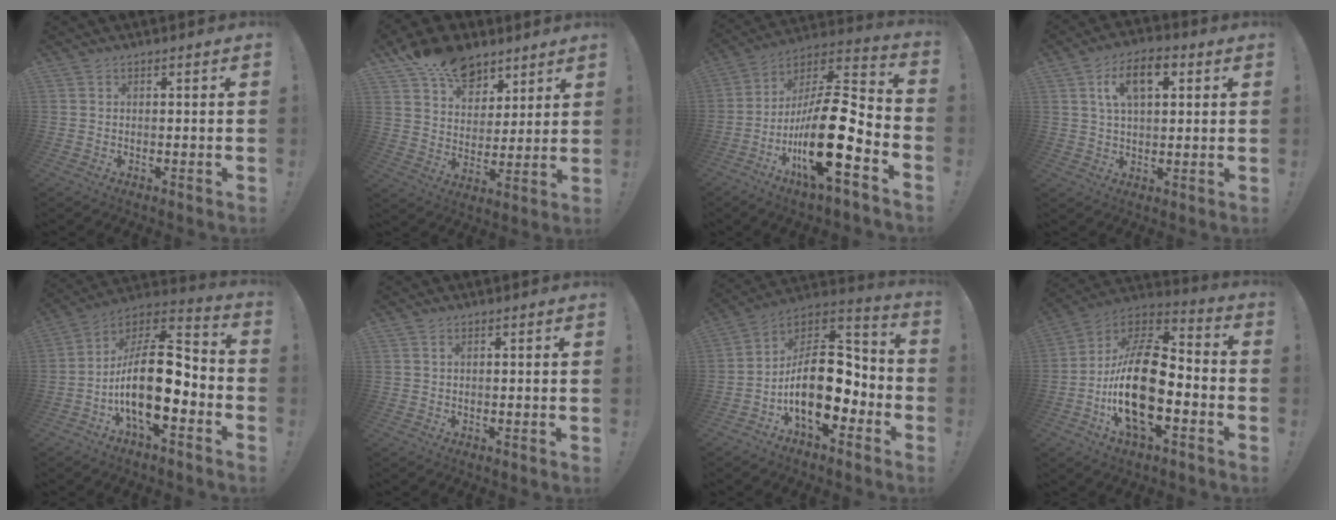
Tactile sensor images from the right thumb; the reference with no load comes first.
{"total": 15.9, "force": [10.7, 10.0, 6.1], "torque": [-0.096, -0.066, 0.201]}
{"total": 22.7, "force": [-7.6, 6.0, 20.5], "torque": [-0.375, 0.020, -0.132]}
{"total": 10.4, "force": [3.9, 5.3, 8.0], "torque": [-0.126, 0.007, 0.068]}
{"total": 19.7, "force": [-4.4, 8.4, 17.2], "torque": [-0.326, 0.016, -0.070]}
{"total": 0.8, "force": [0.3, 0.2, 0.6], "torque": [-0.011, 0.002, 0.005]}
{"total": 20.6, "force": [-4.5, 12.2, 16.0], "torque": [-0.271, 0.017, -0.068]}
{"total": 23.7, "force": [-5.2, 11.6, 20.1], "torque": [-0.389, 0.023, -0.085]}